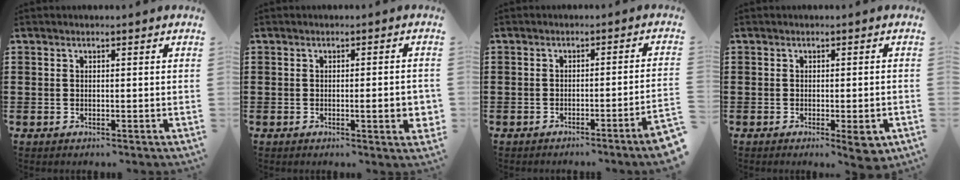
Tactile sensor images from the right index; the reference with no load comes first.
{"total": 4.1, "force": [-0.7, 0.6, 4.0], "torque": [-0.055, -0.009, -0.012]}
{"total": 2.8, "force": [-2.2, -0.5, 1.7], "torque": [-0.029, -0.009, -0.044]}
{"total": 3.1, "force": [-1.4, 0.5, 2.7], "torque": [-0.042, -0.004, -0.020]}